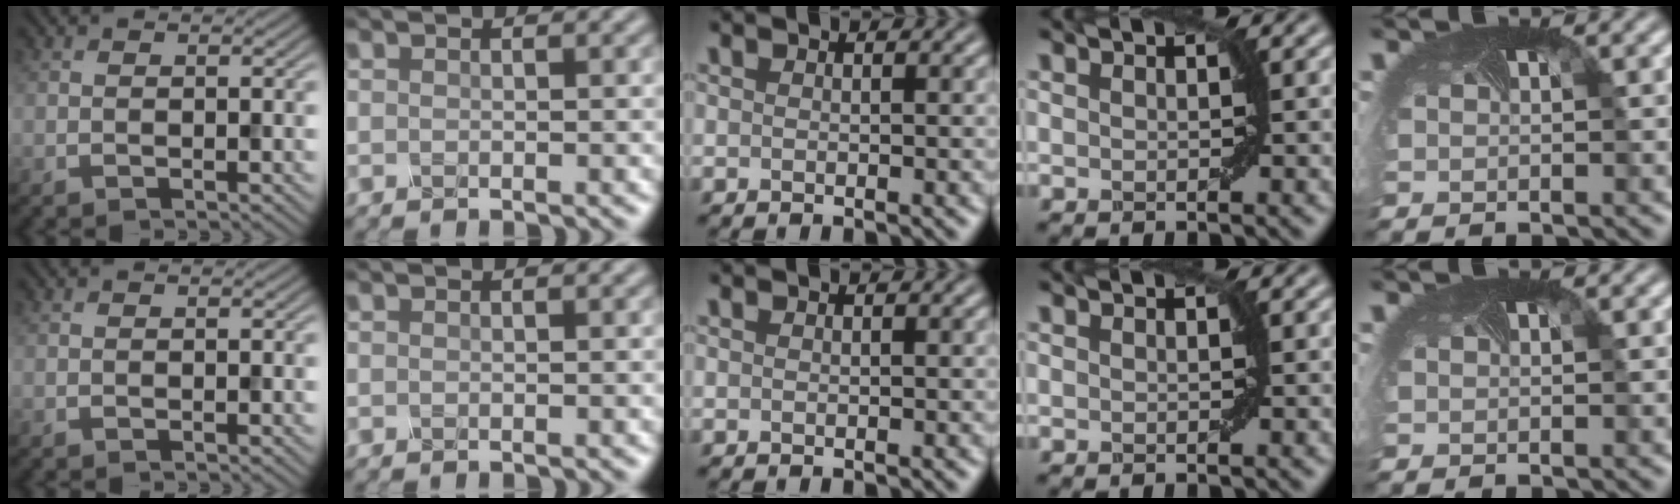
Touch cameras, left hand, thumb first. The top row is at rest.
{}